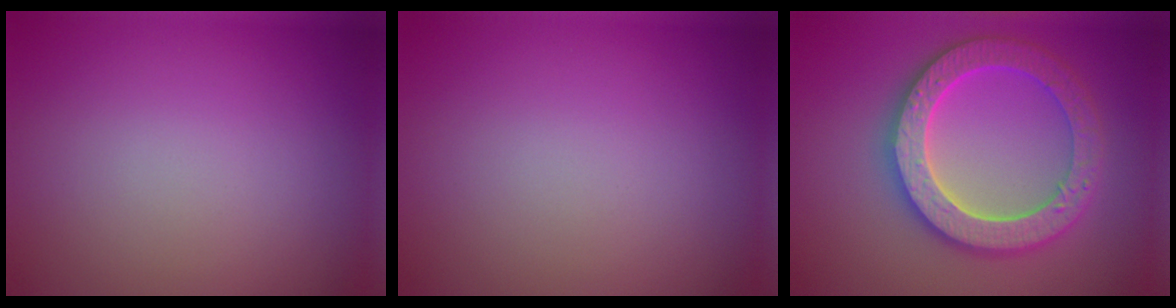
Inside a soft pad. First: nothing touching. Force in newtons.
{"total": 0.0}
{"total": 6.5, "press": 6.3, "slide": 1.5}